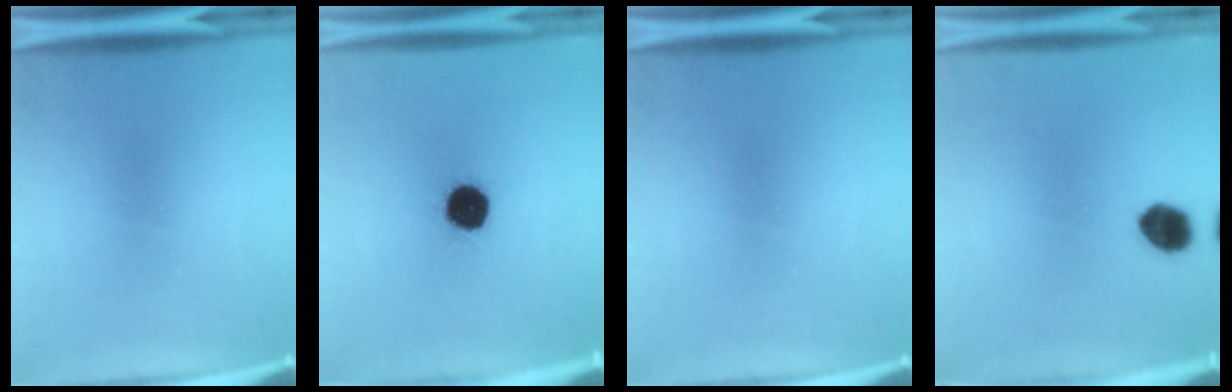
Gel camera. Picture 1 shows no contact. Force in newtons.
{"total": 11.4}
{"total": 0.0}
{"total": 6.2}